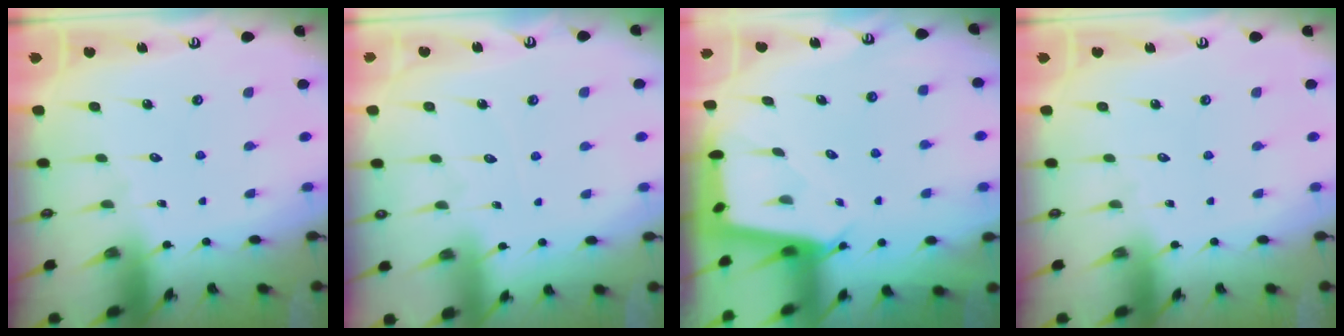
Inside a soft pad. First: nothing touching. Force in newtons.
{"total": 2.8, "press": 2.8, "slide": 0.4}
{"total": 2.8, "press": 2.8, "slide": 0.3}
{"total": 0.0}